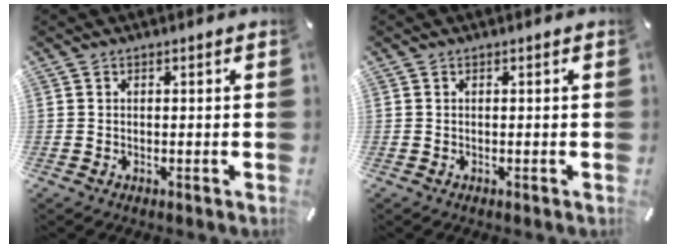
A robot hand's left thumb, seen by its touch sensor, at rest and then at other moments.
{"total": 0.0}